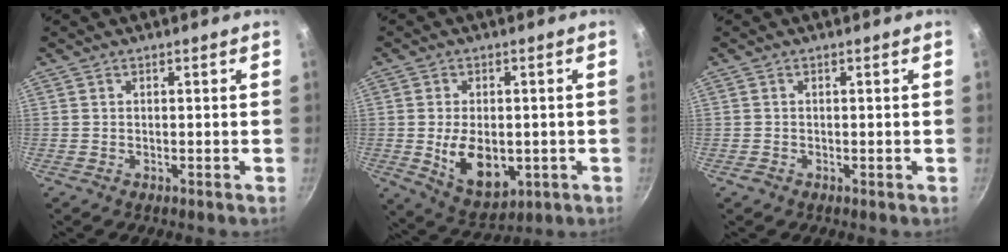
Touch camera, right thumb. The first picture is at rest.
{"total": 11.0, "force": [-1.4, 7.0, 8.4], "torque": [-0.119, -0.008, -0.004]}
{"total": 0.6, "force": [-0.3, 0.5, 0.2], "torque": [-0.003, 0.001, -0.006]}